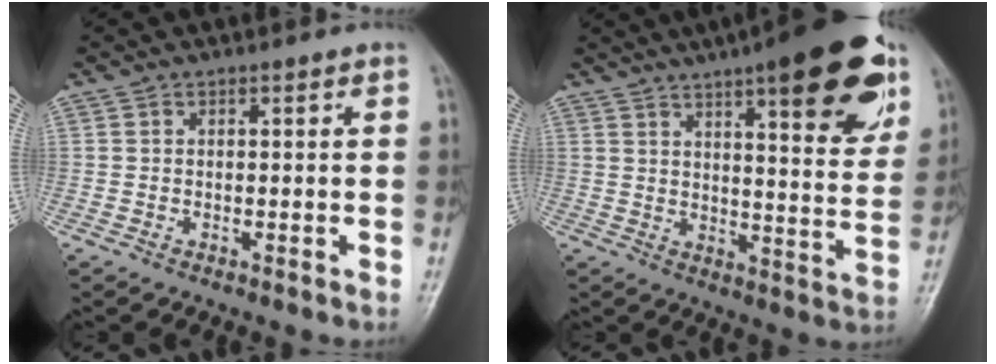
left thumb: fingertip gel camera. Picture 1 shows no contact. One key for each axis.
{"total": 21.8, "fx": 12.0, "fy": 5.7, "fz": 17.3, "tx": -0.205, "ty": -0.037, "tz": 0.163}